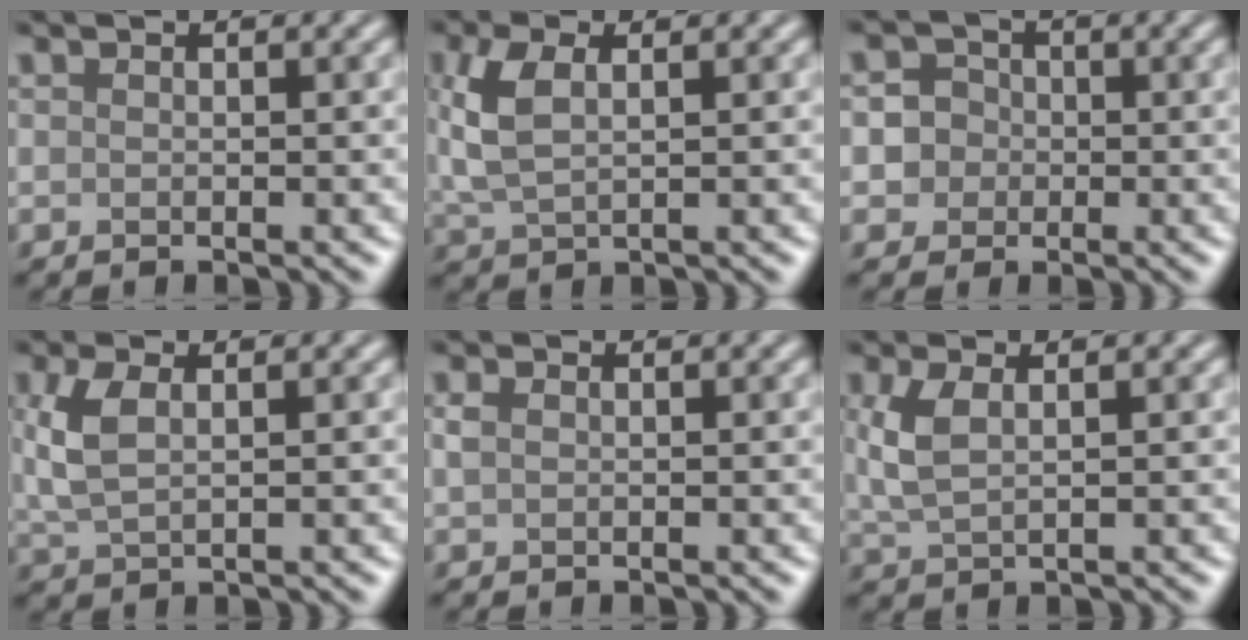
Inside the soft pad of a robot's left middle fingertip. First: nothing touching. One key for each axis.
{"total": 4.3, "fx": 1.1, "fy": 2.3, "fz": 3.5, "tx": -0.090, "ty": 0.006, "tz": 0.026}
{"total": 3.4, "fx": -0.2, "fy": 3.2, "fz": 1.1, "tx": 0.011, "ty": 0.016, "tz": -0.024}
{"total": 3.7, "fx": 1.0, "fy": 2.0, "fz": 3.0, "tx": -0.077, "ty": 0.005, "tz": 0.022}
{"total": 1.1, "fx": 0.3, "fy": 0.8, "fz": 0.7, "tx": -0.014, "ty": 0.002, "tz": 0.004}
{"total": 3.3, "fx": 1.0, "fy": 1.7, "fz": 2.7, "tx": -0.069, "ty": 0.003, "tz": 0.022}